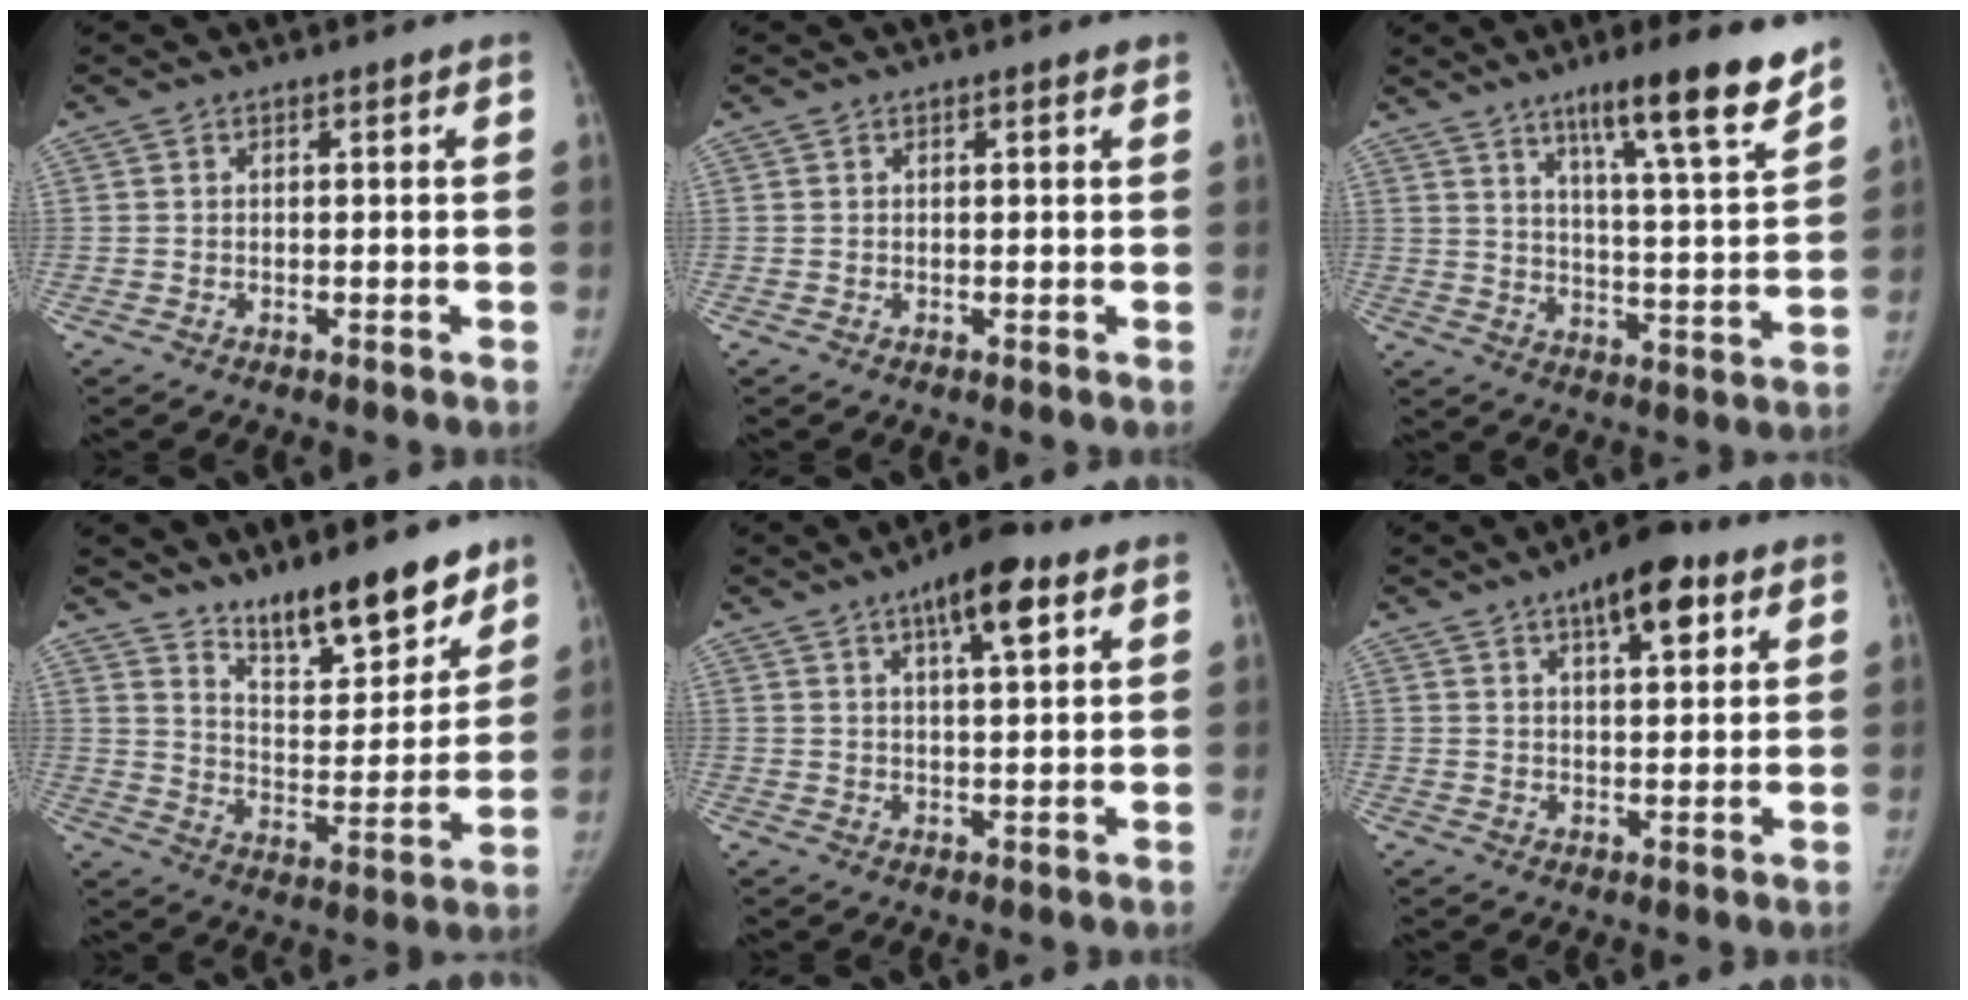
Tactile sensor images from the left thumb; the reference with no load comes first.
{"total": 0.7, "force": [0.5, 0.2, 0.4], "torque": [-0.003, 0.000, 0.006]}
{"total": 15.7, "force": [10.9, 1.5, 11.3], "torque": [-0.150, -0.064, 0.167]}
{"total": 16.0, "force": [12.4, 5.2, 8.6], "torque": [-0.079, -0.093, 0.205]}
{"total": 9.0, "force": [4.8, 2.7, 7.1], "torque": [-0.098, -0.014, 0.071]}
{"total": 9.6, "force": [5.2, 3.7, 7.2], "torque": [-0.087, -0.016, 0.073]}